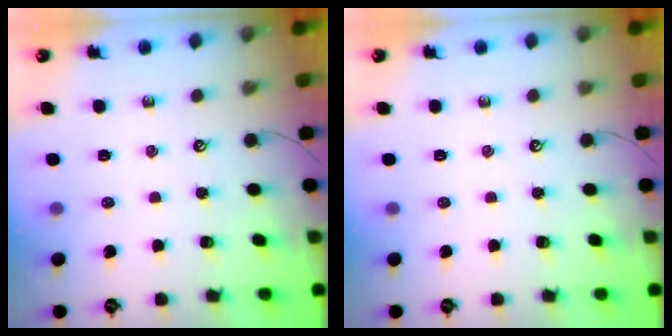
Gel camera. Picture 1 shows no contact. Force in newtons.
{"total": 0.0}